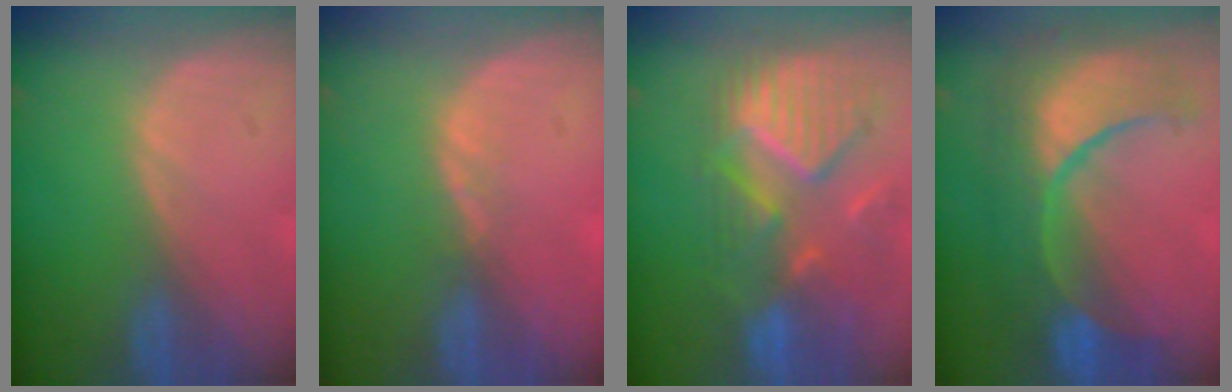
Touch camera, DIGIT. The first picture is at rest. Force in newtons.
{"total": 1.5, "press": 1.2, "slide": 0.8}
{"total": 11.4, "press": 10.1, "slide": 5.2}
{"total": 11.9, "press": 11.8, "slide": 1.4}